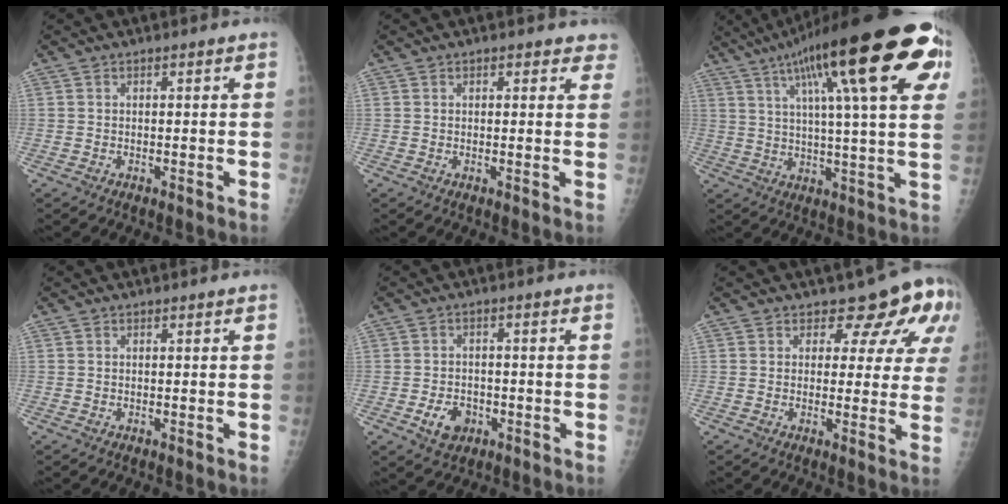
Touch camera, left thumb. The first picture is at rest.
{"total": 3.0, "force": [2.2, 1.7, 1.2], "torque": [0.022, -0.003, 0.019]}
{"total": 28.4, "force": [12.4, 6.5, 24.7], "torque": [-0.342, 0.008, 0.182]}
{"total": 0.0}
{"total": 5.3, "force": [-2.2, 3.8, 3.0], "torque": [-0.037, 0.012, -0.032]}
{"total": 9.6, "force": [6.2, 5.6, 4.8], "torque": [-0.009, -0.028, 0.055]}